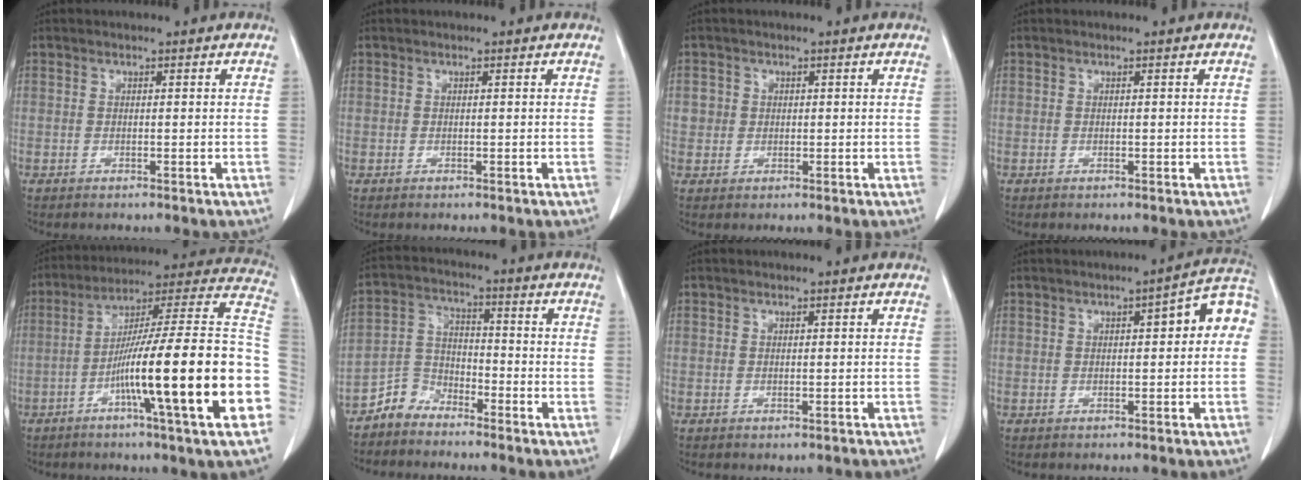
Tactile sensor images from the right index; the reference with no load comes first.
{"total": 0.0}
{"total": 2.1, "force": [0.4, 2.1, 0.3], "torque": [0.007, 0.004, 0.005]}
{"total": 0.0}
{"total": 25.6, "force": [-6.7, 0.0, 24.7], "torque": [-0.292, 0.004, -0.116]}
{"total": 5.3, "force": [-4.4, 3.0, 0.1], "torque": [0.004, 0.012, -0.091]}
{"total": 1.0, "force": [-0.6, 0.8, 0.3], "torque": [-0.001, 0.004, -0.005]}
{"total": 6.5, "force": [0.9, 1.7, 6.2], "torque": [-0.073, 0.030, 0.003]}